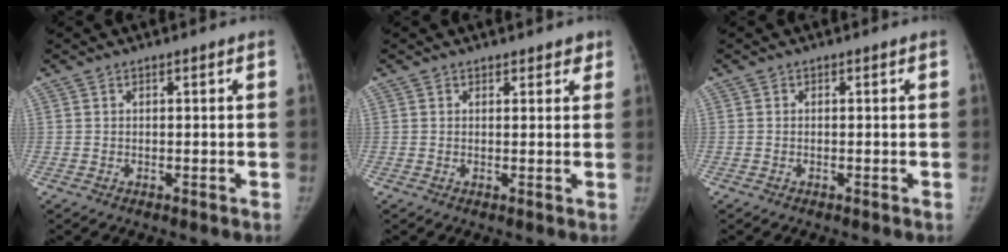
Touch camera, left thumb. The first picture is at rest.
{"total": 1.9, "force": [1.4, 1.1, 0.7], "torque": [0.013, -0.005, 0.012]}
{"total": 0.0}